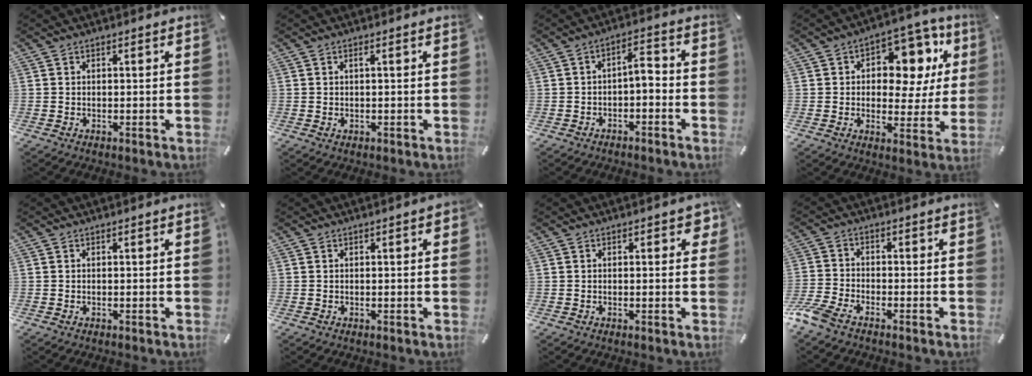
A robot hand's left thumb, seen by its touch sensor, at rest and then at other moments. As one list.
[{"total": 1.1, "force": [0.3, 0.3, 1.0], "torque": [-0.019, 0.001, 0.004]}, {"total": 4.7, "force": [-1.8, 2.4, 3.7], "torque": [-0.068, 0.020, -0.037]}, {"total": 12.9, "force": [4.6, 8.8, 8.2], "torque": [-0.098, -0.034, 0.077]}, {"total": 0.0}, {"total": 1.1, "force": [0.2, 0.2, 1.1], "torque": [-0.012, -0.001, 0.001]}, {"total": 2.4, "force": [0.5, 1.1, 2.0], "torque": [-0.026, 0.000, 0.004]}, {"total": 5.3, "force": [-4.2, 1.9, 2.6], "torque": [-0.081, 0.002, -0.087]}]